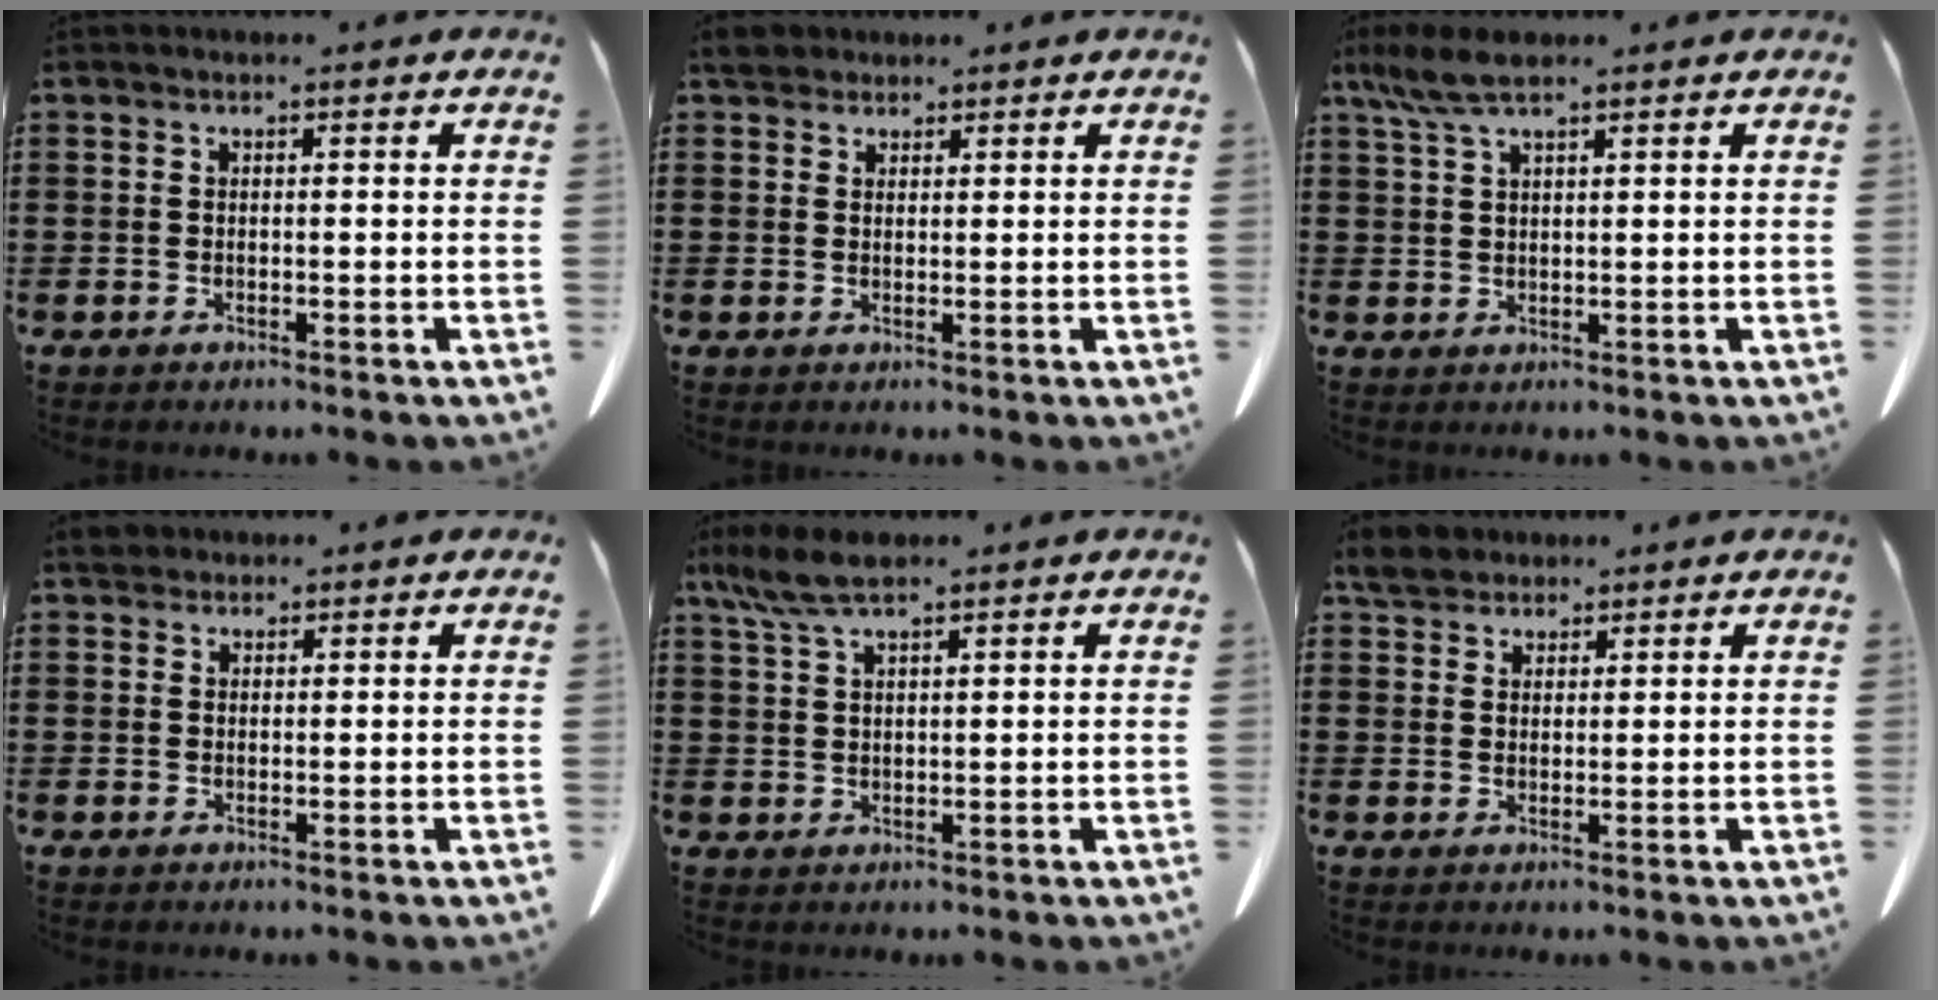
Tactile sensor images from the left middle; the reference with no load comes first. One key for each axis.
{"total": 3.0, "fx": 2.5, "fy": 1.4, "fz": 0.9, "tx": -0.026, "ty": 0.007, "tz": 0.048}
{"total": 5.0, "fx": 3.3, "fy": 1.1, "fz": 3.5, "tx": -0.084, "ty": -0.003, "tz": 0.059}
{"total": 2.3, "fx": 1.9, "fy": 1.2, "fz": 0.7, "tx": -0.021, "ty": 0.008, "tz": 0.037}
{"total": 5.3, "fx": 3.7, "fy": 1.2, "fz": 3.6, "tx": -0.087, "ty": -0.002, "tz": 0.065}
{"total": 3.8, "fx": 3.3, "fy": 1.6, "fz": 0.9, "tx": -0.022, "ty": 0.001, "tz": 0.062}